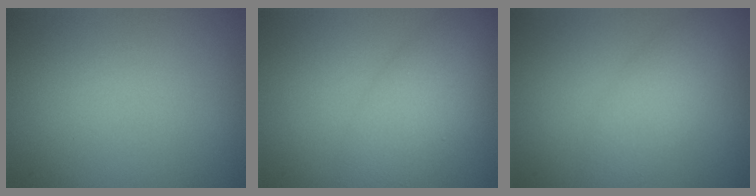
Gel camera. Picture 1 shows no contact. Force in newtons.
{"total": 5.3, "press": 5.3, "slide": 0.2}
{"total": 3.4, "press": 3.4, "slide": 0.0}